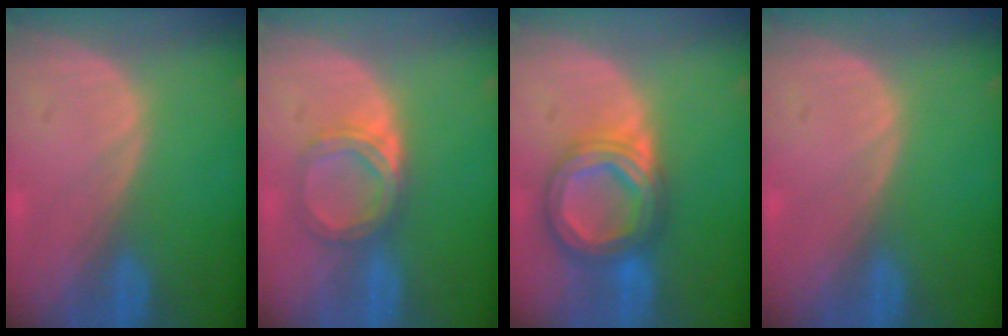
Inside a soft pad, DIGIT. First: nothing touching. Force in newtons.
{"total": 5.4, "press": 4.7, "slide": 2.5}
{"total": 8.6, "press": 8.6, "slide": 0.6}
{"total": 0.0}